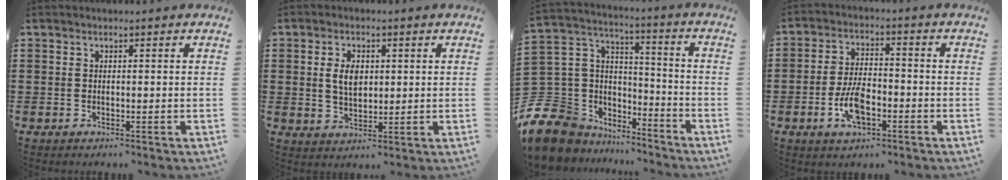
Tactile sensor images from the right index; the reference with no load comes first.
{"total": 4.6, "force": [0.8, 2.7, 3.6], "torque": [-0.069, 0.008, 0.010]}
{"total": 9.7, "force": [-5.8, 7.5, 1.7], "torque": [-0.095, -0.006, -0.112]}
{"total": 7.0, "force": [-2.6, 3.4, 5.6], "torque": [-0.126, 0.002, -0.054]}